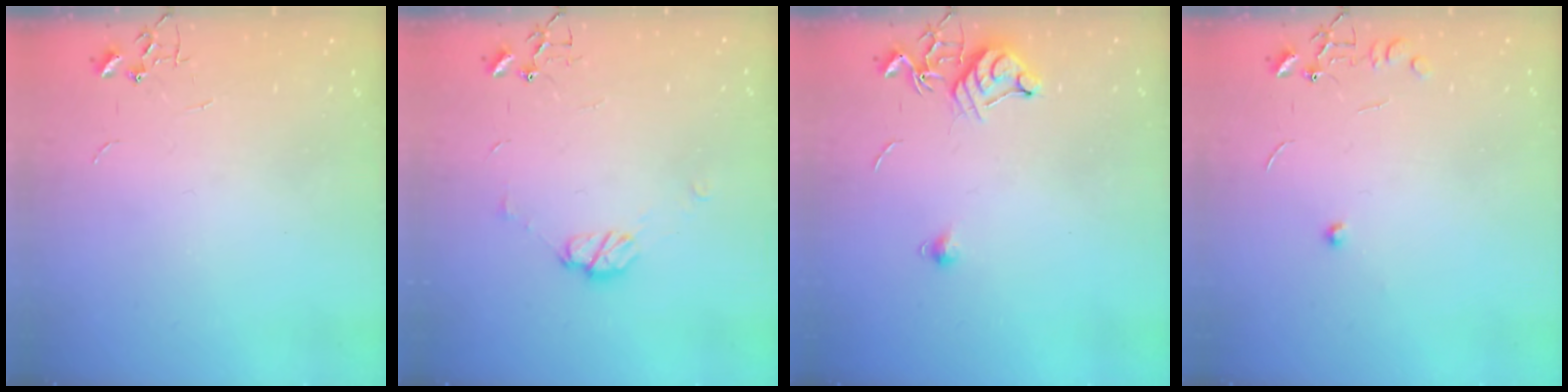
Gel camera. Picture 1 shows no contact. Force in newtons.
{"total": 7.1, "press": 7.1, "slide": 0.6}
{"total": 7.8, "press": 7.7, "slide": 0.8}
{"total": 7.6, "press": 7.5, "slide": 0.7}